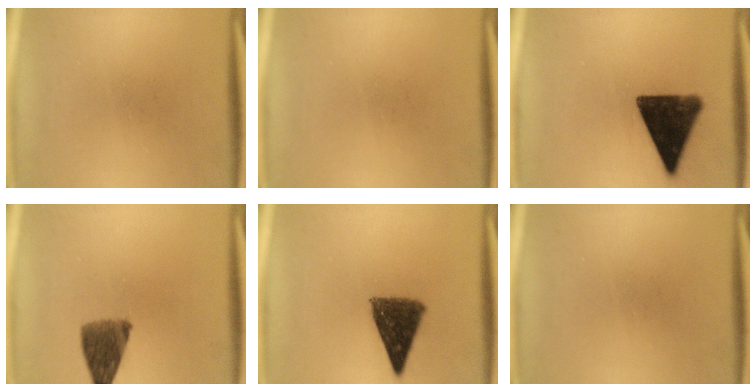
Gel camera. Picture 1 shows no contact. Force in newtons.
{"total": 0.0}
{"total": 14.4}
{"total": 7.4}
{"total": 10.1}
{"total": 0.0}